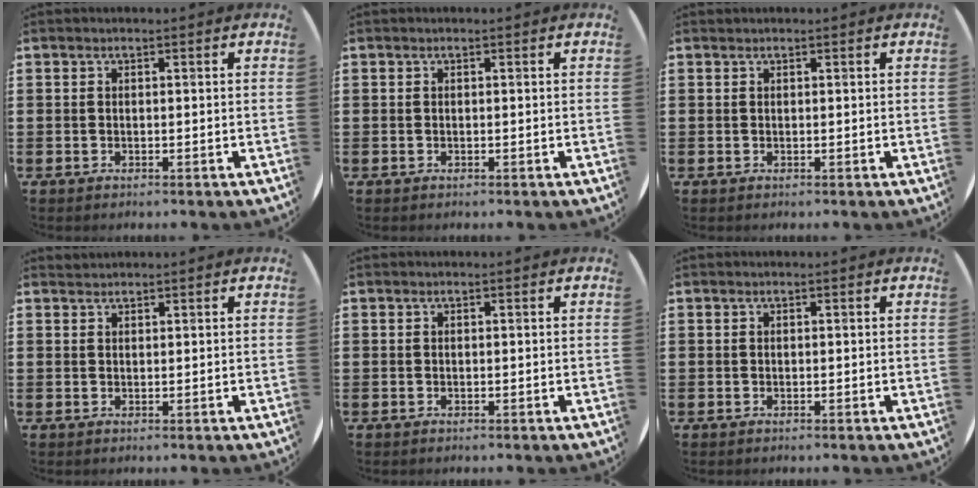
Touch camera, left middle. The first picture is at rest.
{"total": 0.0}
{"total": 0.0}
{"total": 0.6, "force": [0.6, 0.0, -0.2], "torque": [0.002, 0.003, 0.013]}
{"total": 0.0}
{"total": 0.0}